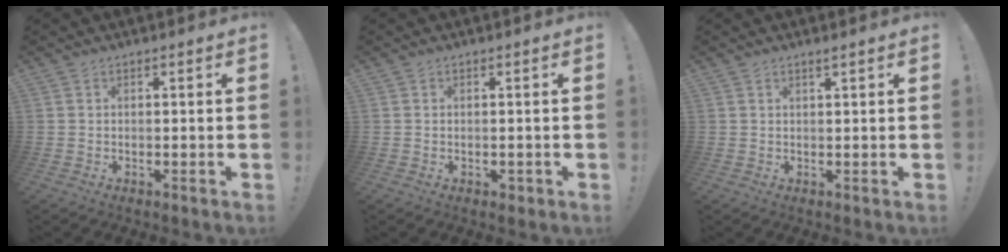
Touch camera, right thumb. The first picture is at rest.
{"total": 1.1, "force": [-0.2, 1.0, 0.4], "torque": [0.002, -0.001, -0.005]}
{"total": 1.1, "force": [0.8, -0.1, 0.7], "torque": [-0.016, -0.001, 0.015]}